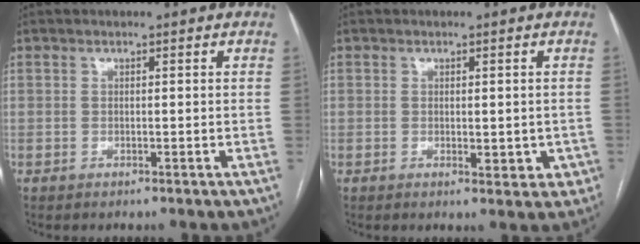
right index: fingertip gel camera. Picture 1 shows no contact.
{"total": 3.8, "force": [-0.7, 2.1, 3.0], "torque": [-0.025, 0.002, -0.002]}